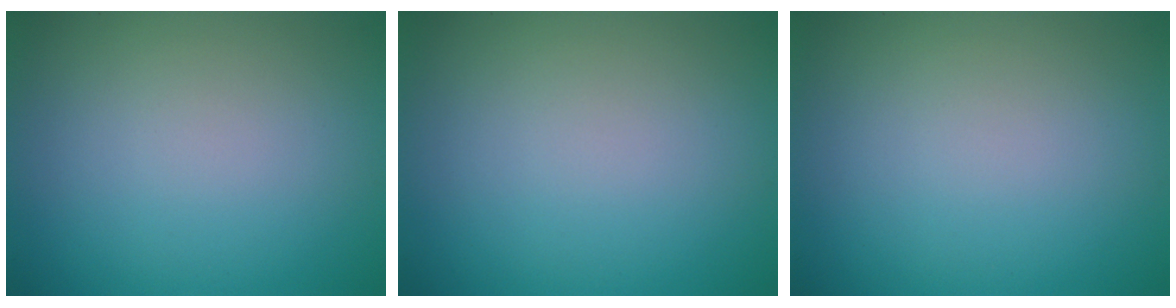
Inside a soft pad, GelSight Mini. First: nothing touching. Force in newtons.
{"total": 0.0}
{"total": 0.0}